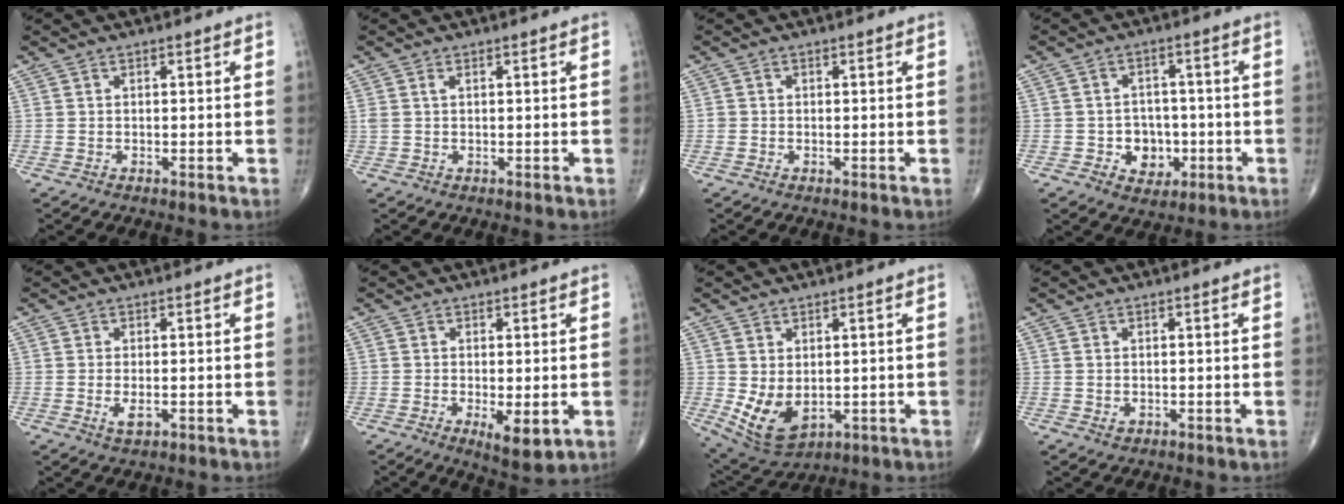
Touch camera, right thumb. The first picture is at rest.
{"total": 1.1, "force": [0.5, 0.5, 0.9], "torque": [-0.025, 0.012, 0.015]}
{"total": 0.7, "force": [0.0, 0.6, 0.3], "torque": [-0.001, 0.003, 0.000]}
{"total": 6.6, "force": [-1.8, 5.5, 3.2], "torque": [-0.013, 0.015, -0.022]}
{"total": 2.6, "force": [-0.7, 1.1, 2.2], "torque": [-0.046, -0.006, -0.012]}
{"total": 6.1, "force": [-1.6, 2.3, 5.4], "torque": [-0.083, -0.017, -0.020]}
{"total": 8.5, "force": [-0.6, 5.5, 6.5], "torque": [-0.110, -0.013, 0.013]}
{"total": 1.1, "force": [-0.1, 0.9, 0.6], "torque": [-0.010, -0.001, 0.001]}